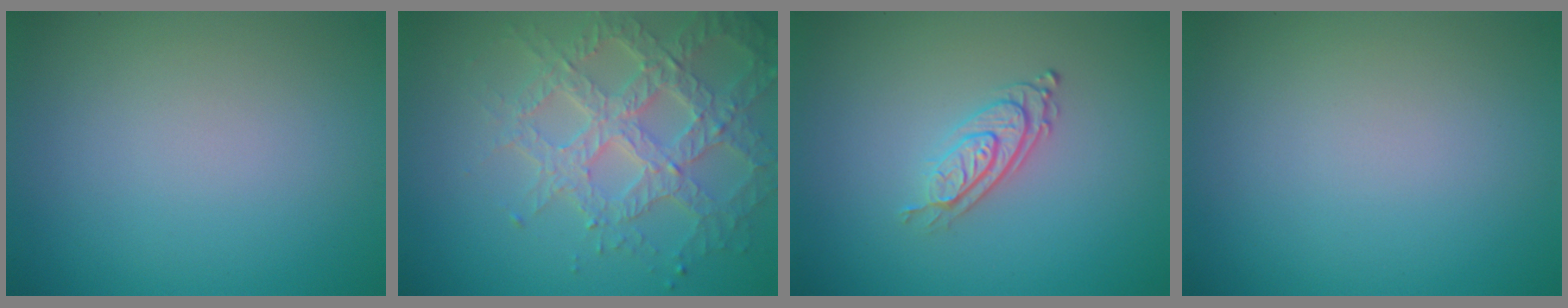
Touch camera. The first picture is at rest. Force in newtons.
{"total": 5.9, "press": 4.8, "slide": 3.4}
{"total": 2.8, "press": 2.0, "slide": 1.9}
{"total": 0.0}